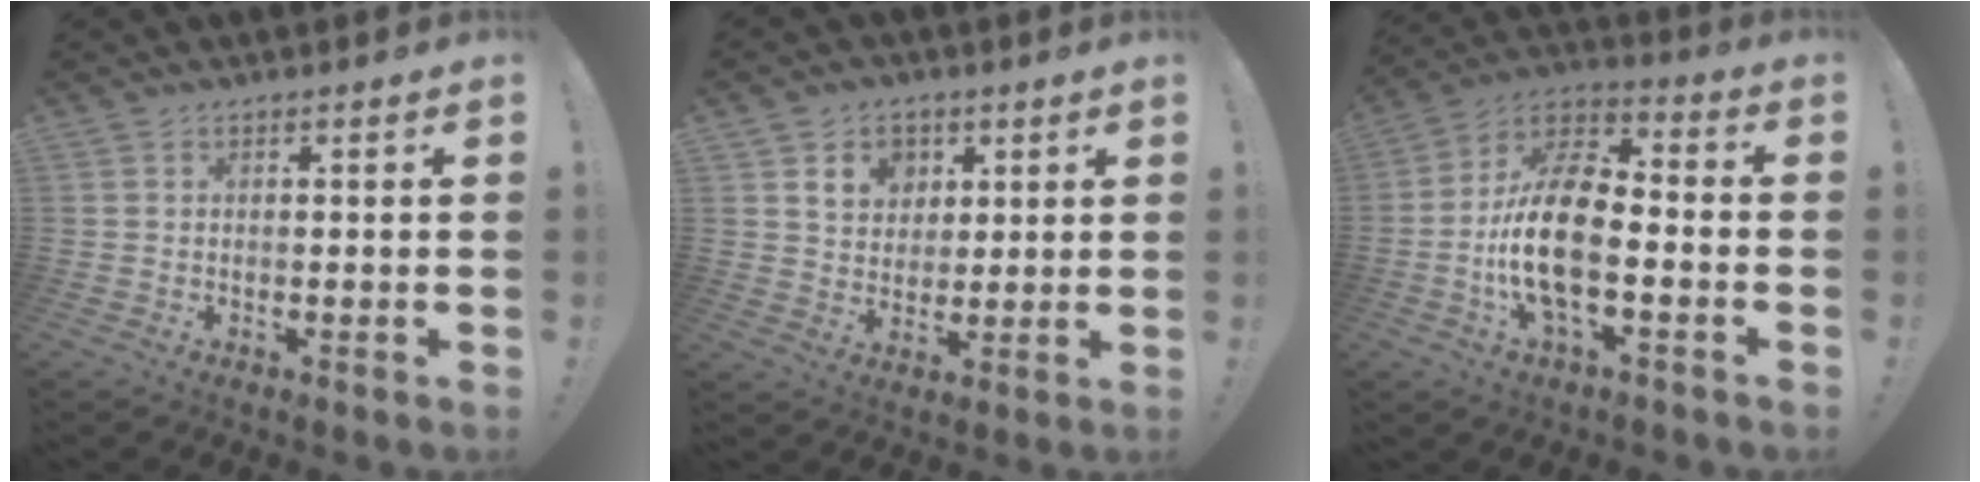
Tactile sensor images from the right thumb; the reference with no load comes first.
{"total": 9.4, "force": [4.9, 7.4, 3.1], "torque": [-0.046, -0.023, 0.097]}
{"total": 17.9, "force": [-4.0, 8.4, 15.2], "torque": [-0.309, 0.020, -0.065]}